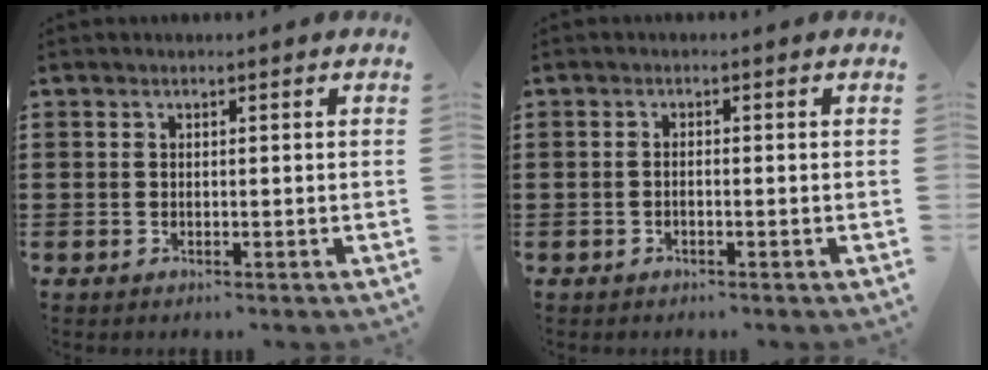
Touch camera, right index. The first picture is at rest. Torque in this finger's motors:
{"motor_torque": [0.12, 0.00, 0.06, -0.01]}